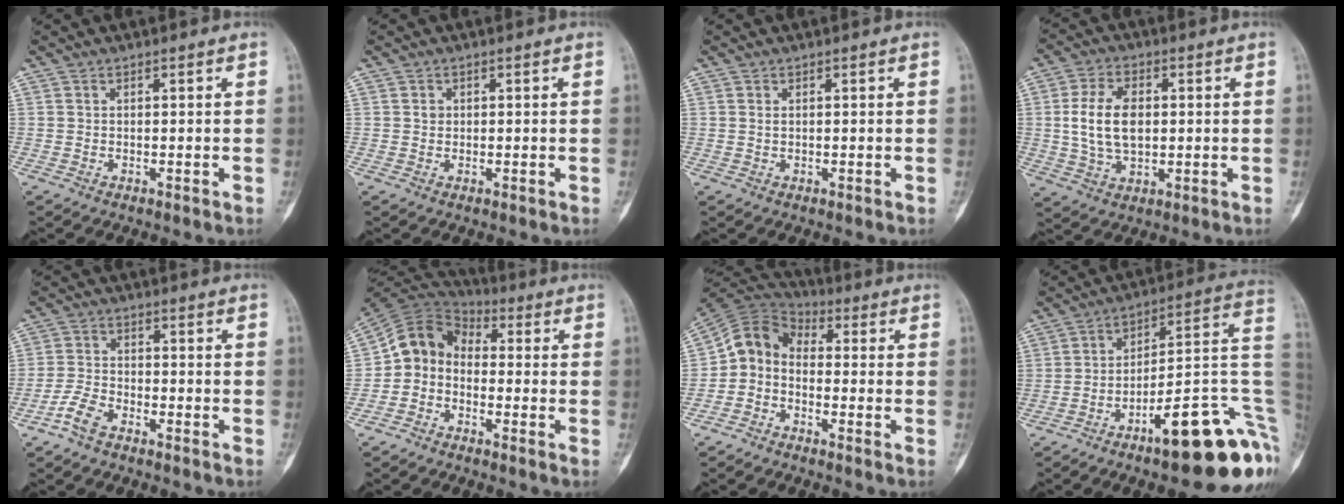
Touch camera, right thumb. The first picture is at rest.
{"total": 1.1, "force": [0.3, 1.0, 0.5], "torque": [0.002, 0.002, 0.003]}
{"total": 0.6, "force": [0.2, 0.3, 0.4], "torque": [-0.007, 0.003, 0.005]}
{"total": 10.6, "force": [0.9, 6.5, 8.3], "torque": [-0.152, 0.002, 0.022]}
{"total": 4.7, "force": [-3.4, 1.8, 2.6], "torque": [-0.055, 0.020, -0.073]}
{"total": 8.8, "force": [-1.9, 7.1, 4.8], "torque": [-0.074, 0.047, -0.058]}
{"total": 7.9, "force": [-1.8, 6.0, 4.8], "torque": [-0.077, 0.043, -0.058]}
{"total": 22.2, "force": [-8.7, 5.9, 19.6], "torque": [-0.189, 0.074, -0.119]}